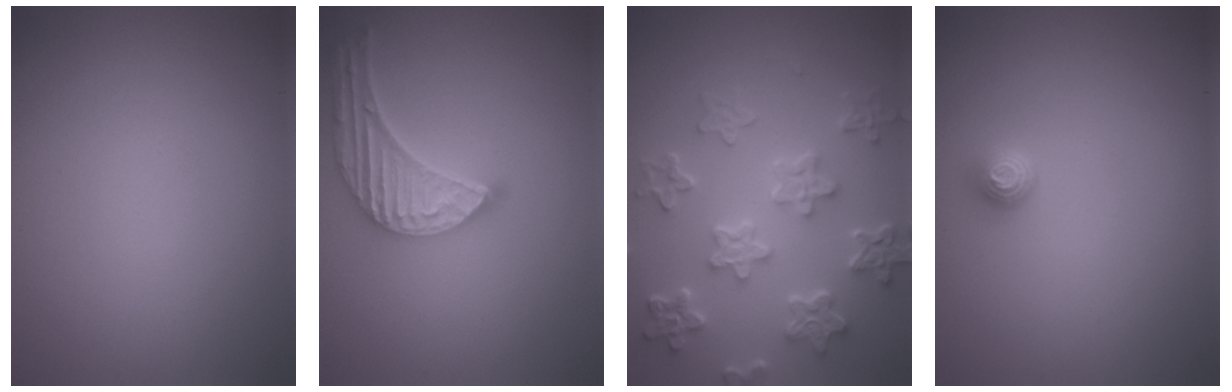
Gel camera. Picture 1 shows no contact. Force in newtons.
{"total": 5.3, "press": 4.1, "slide": 3.3}
{"total": 6.0, "press": 4.7, "slide": 3.8}
{"total": 1.2, "press": 1.0, "slide": 0.6}